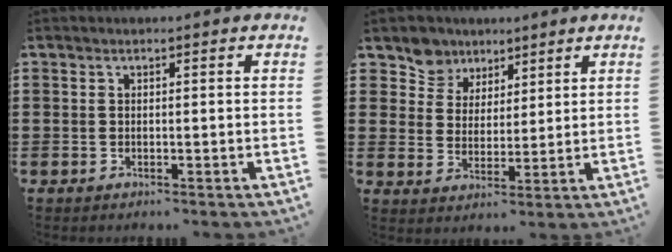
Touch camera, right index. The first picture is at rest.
{"total": 5.5, "force": [4.0, 3.7, -0.7], "torque": [-0.023, -0.012, 0.075]}